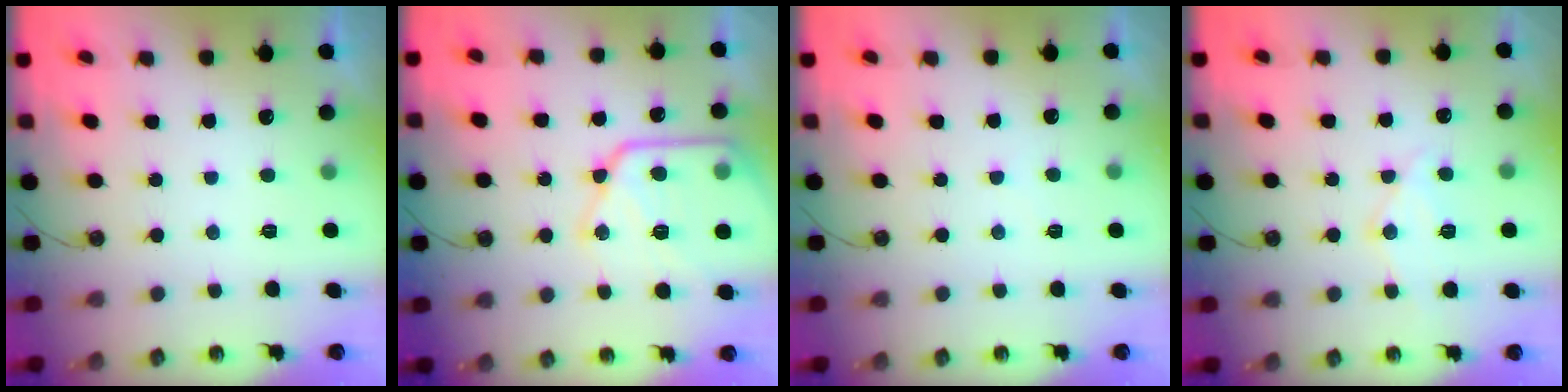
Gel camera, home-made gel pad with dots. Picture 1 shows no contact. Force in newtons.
{"total": 16.3, "press": 16.3, "slide": 1.0}
{"total": 1.7, "press": 1.6, "slide": 0.4}
{"total": 11.3, "press": 11.2, "slide": 0.9}